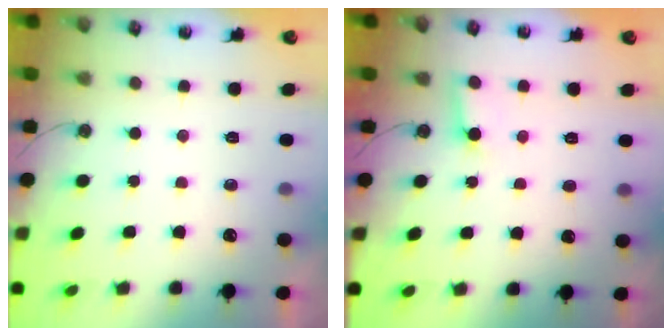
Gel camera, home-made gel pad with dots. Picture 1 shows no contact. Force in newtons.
{"total": 2.6, "press": 2.6, "slide": 0.4}